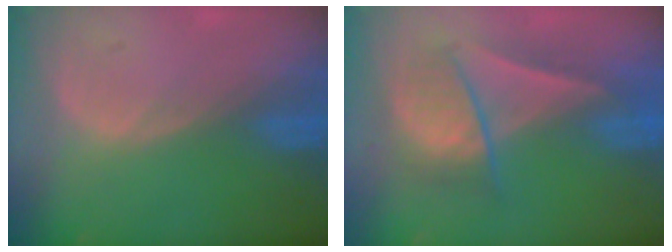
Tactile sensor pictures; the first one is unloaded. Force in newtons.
{"total": 7.1, "press": 7.0, "slide": 0.9}